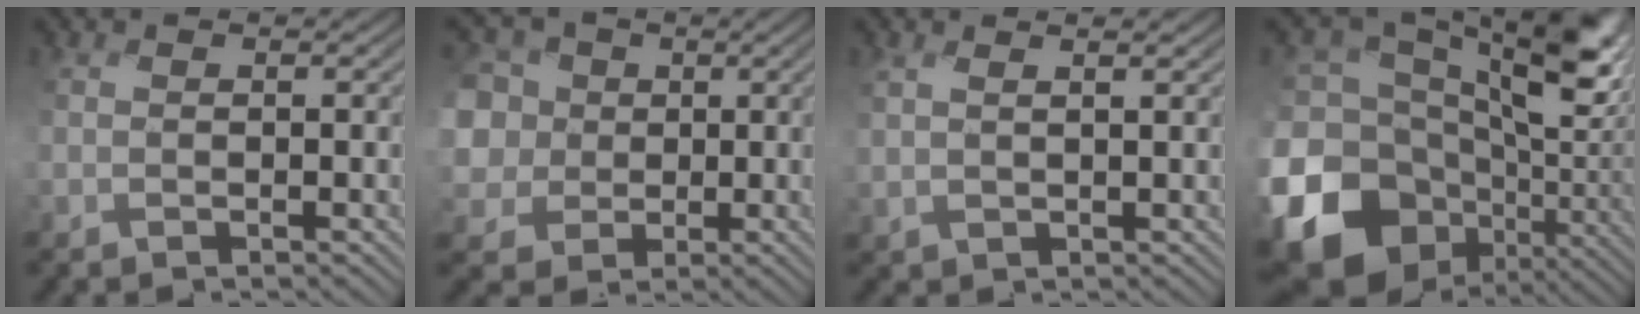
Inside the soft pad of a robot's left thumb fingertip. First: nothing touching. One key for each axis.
{"total": 10.9, "fx": 0.2, "fy": 9.9, "fz": 4.6, "tx": -0.193, "ty": 0.002, "tz": -0.016}
{"total": 1.9, "fx": 1.3, "fy": -0.2, "fz": 1.4, "tx": -0.033, "ty": 0.007, "tz": 0.026}
{"total": 15.6, "fx": -3.7, "fy": 10.7, "fz": 10.8, "tx": -0.239, "ty": -0.012, "tz": -0.078}